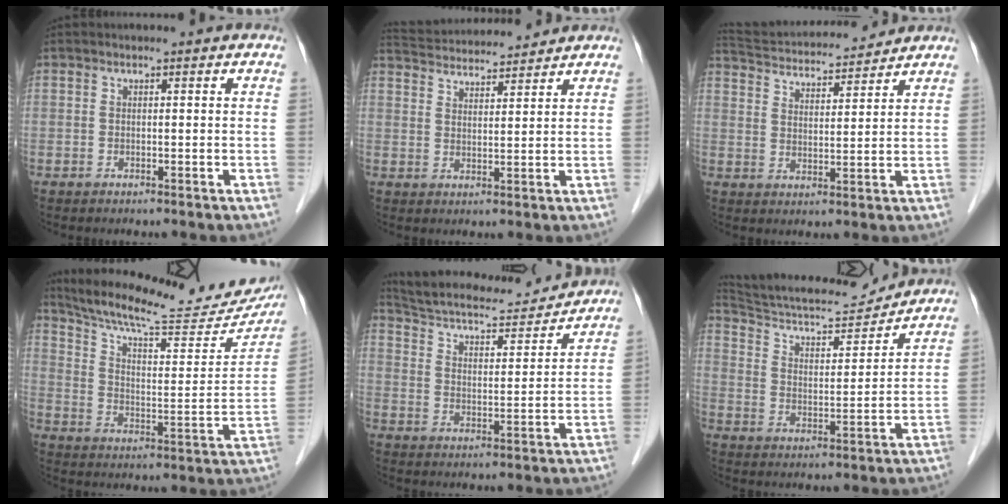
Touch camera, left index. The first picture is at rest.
{"total": 11.9, "force": [11.4, 1.5, 3.2], "torque": [-0.067, 0.031, 0.180]}
{"total": 14.8, "force": [13.9, 2.2, 4.4], "torque": [-0.083, 0.031, 0.224]}
{"total": 25.2, "force": [22.7, 4.2, 10.0], "torque": [-0.156, -0.037, 0.303]}
{"total": 15.7, "force": [14.6, 3.0, 5.1], "torque": [-0.089, 0.013, 0.220]}
{"total": 14.7, "force": [14.4, 0.7, 3.2], "torque": [-0.062, -0.004, 0.231]}